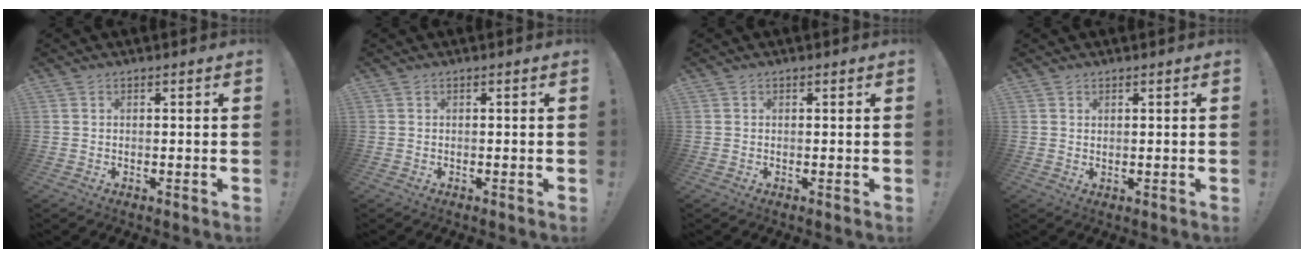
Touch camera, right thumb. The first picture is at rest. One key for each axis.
{"total": 0.0}
{"total": 0.0}
{"total": 0.8, "fx": 0.6, "fy": 0.2, "fz": 0.4, "tx": -0.009, "ty": 0.000, "tz": 0.012}